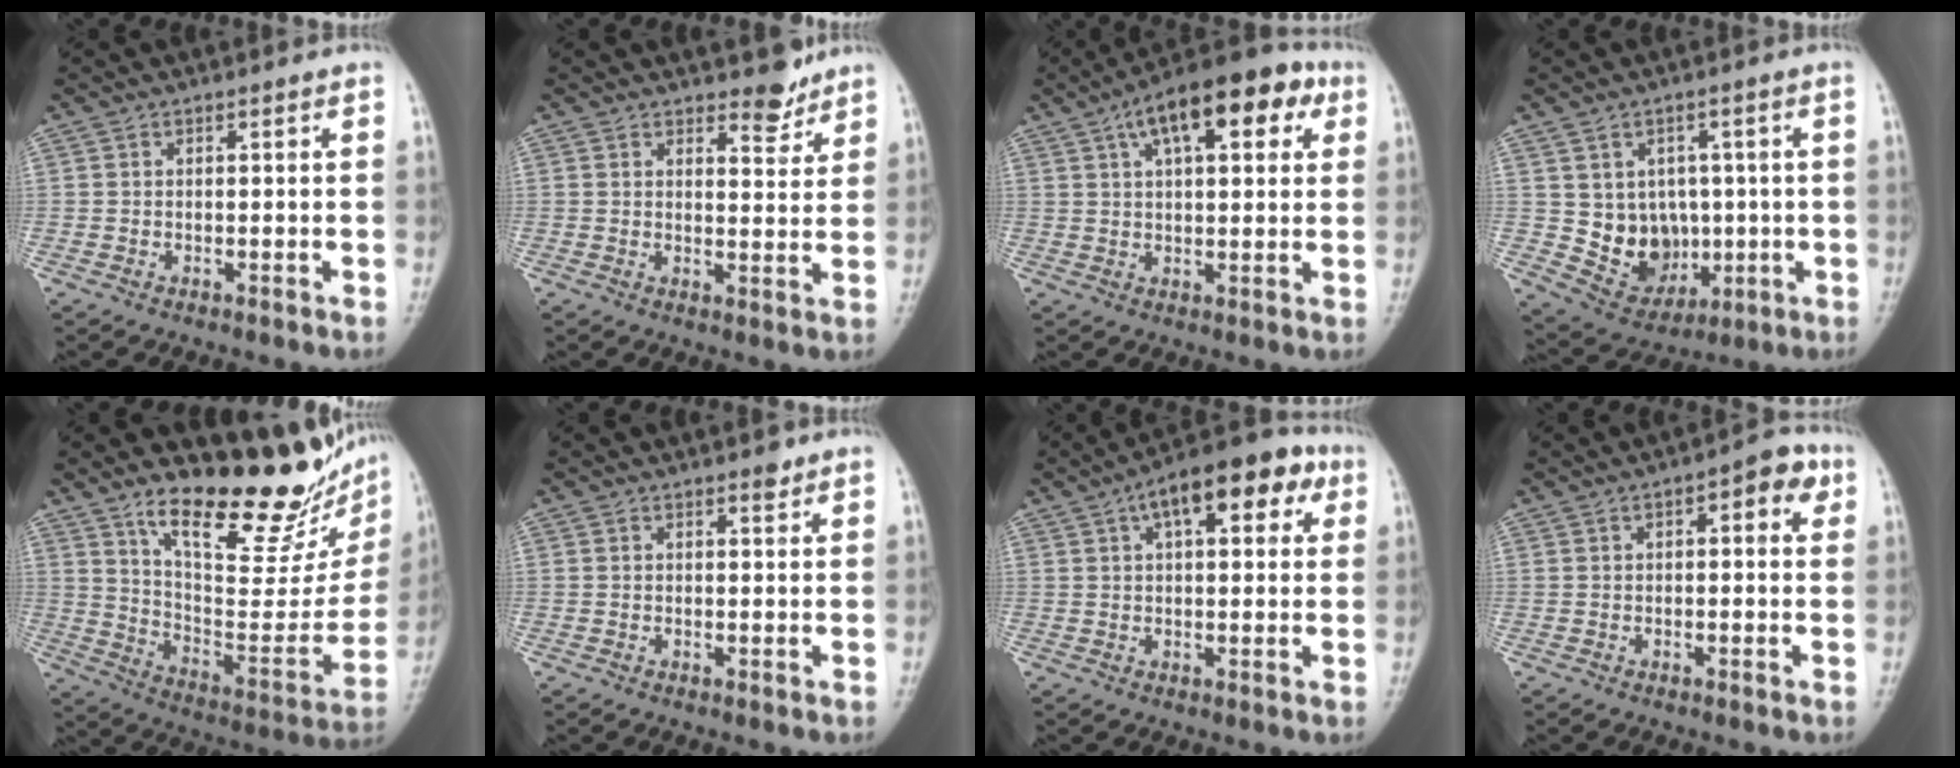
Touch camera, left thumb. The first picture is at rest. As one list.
[{"total": 4.1, "force": [3.4, 1.6, 1.5], "torque": [0.001, -0.027, 0.049]}, {"total": 15.9, "force": [6.9, 6.9, 12.5], "torque": [-0.158, 0.013, 0.099]}, {"total": 9.9, "force": [0.0, 8.4, 5.2], "torque": [-0.039, -0.009, 0.025]}, {"total": 23.4, "force": [16.8, 6.9, 14.8], "torque": [-0.172, -0.104, 0.263]}, {"total": 1.3, "force": [1.0, 0.6, 0.7], "torque": [-0.003, -0.005, 0.012]}, {"total": 14.0, "force": [5.7, 6.3, 11.1], "torque": [-0.123, 0.018, 0.074]}, {"total": 5.8, "force": [2.0, 2.5, 4.9], "torque": [-0.044, 0.008, 0.015]}]